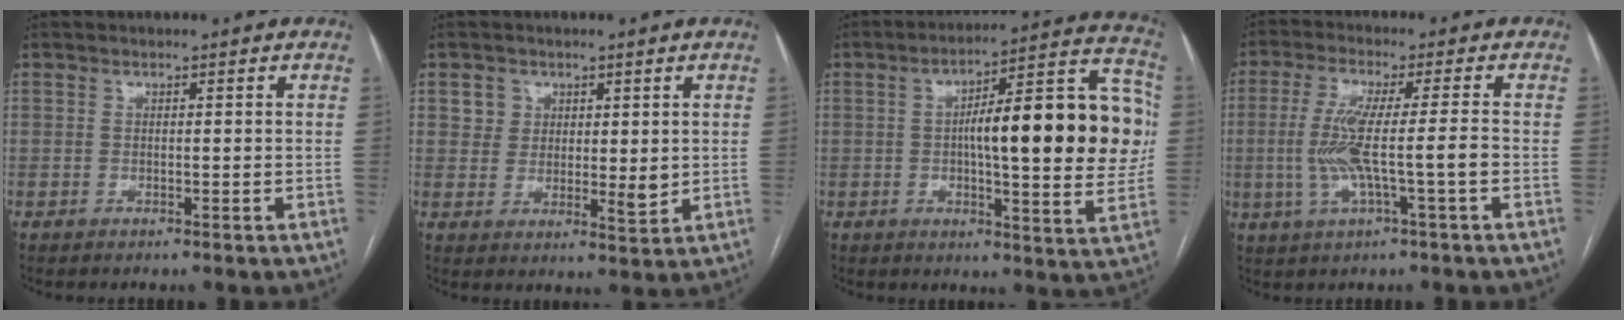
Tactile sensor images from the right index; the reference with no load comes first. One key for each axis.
{"total": 4.9, "fx": 1.8, "fy": 3.8, "fz": 2.5, "tx": -0.033, "ty": -0.009, "tz": 0.033}
{"total": 20.8, "fx": 1.4, "fy": 4.7, "fz": 20.2, "tx": -0.279, "ty": 0.035, "tz": 0.018}
{"total": 8.8, "fx": -1.5, "fy": 0.0, "fz": 8.7, "tx": -0.176, "ty": 0.002, "tz": -0.028}